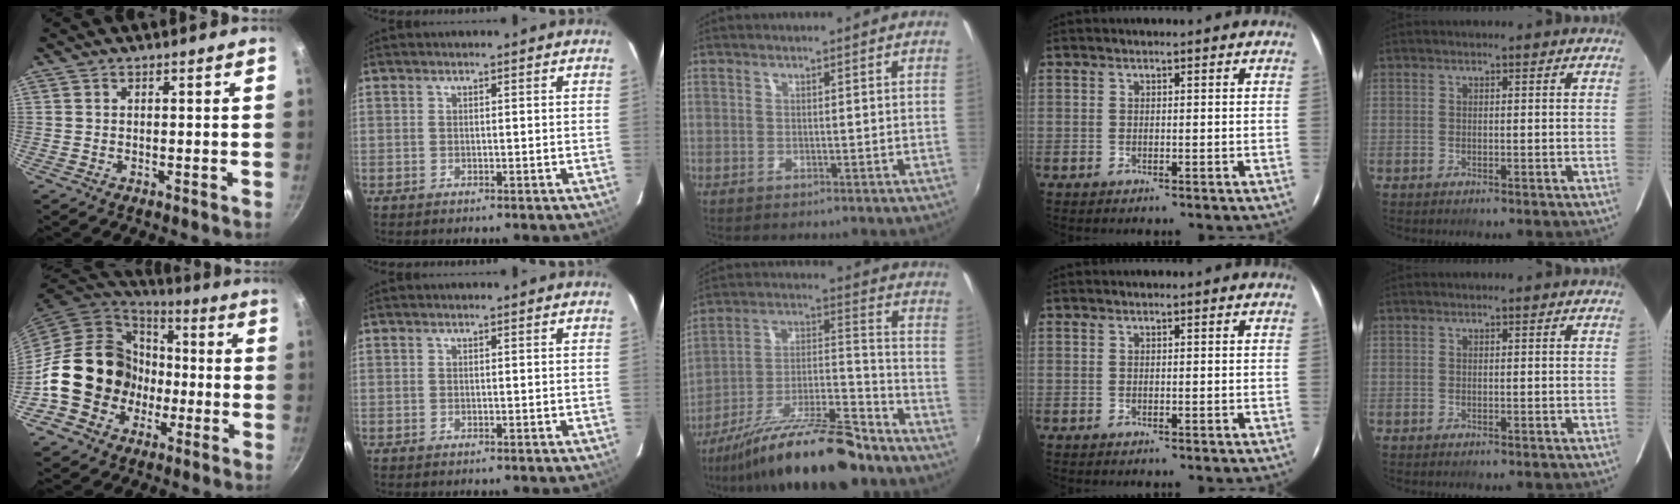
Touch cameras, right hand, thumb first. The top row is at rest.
{"thumb": {"total": 19.0, "force": [-3.7, 16.4, 8.8], "torque": [-0.118, 0.052, -0.052]}, "middle": {"total": 19.8, "force": [-15.2, 4.6, 11.7], "torque": [-0.208, 0.000, -0.245]}}